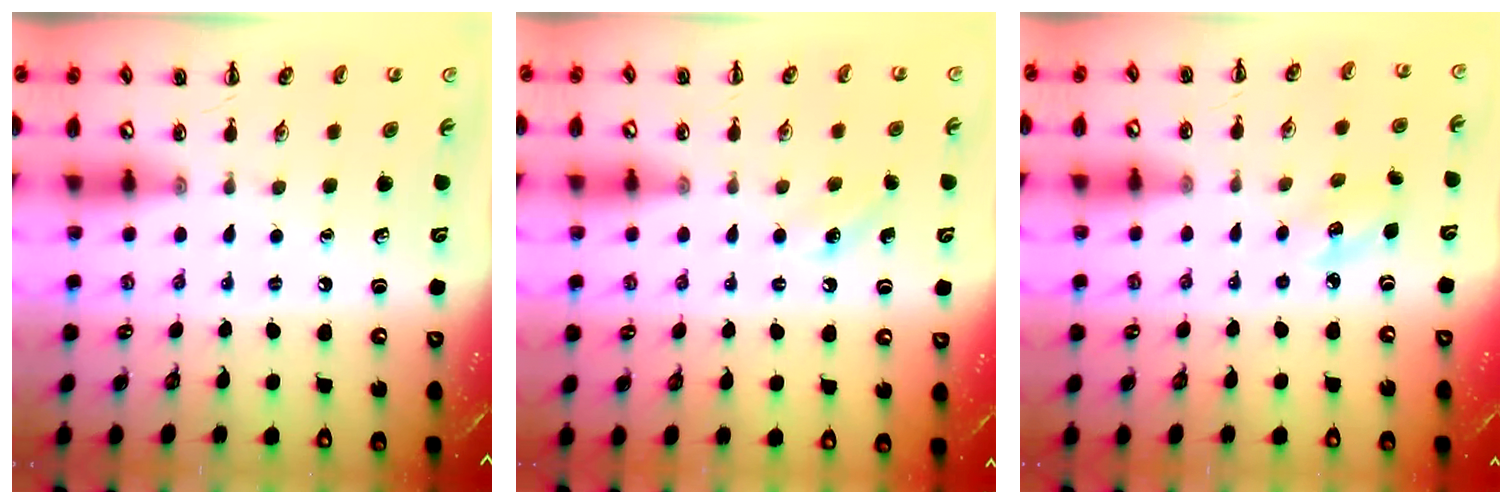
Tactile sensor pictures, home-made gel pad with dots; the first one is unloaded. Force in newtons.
{"total": 4.2, "press": 4.1, "slide": 1.1}
{"total": 4.9, "press": 4.7, "slide": 1.4}